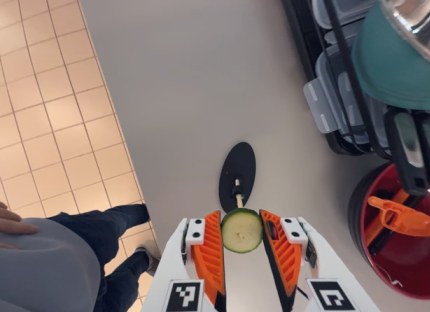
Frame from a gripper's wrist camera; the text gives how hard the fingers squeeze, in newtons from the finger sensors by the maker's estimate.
{"total": 7.5, "left": 7.7, "right": 7.3}